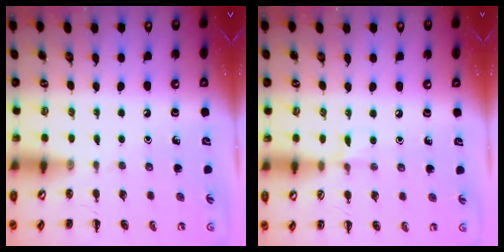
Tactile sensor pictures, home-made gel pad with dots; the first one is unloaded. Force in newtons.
{"total": 4.0, "press": 3.8, "slide": 1.4}